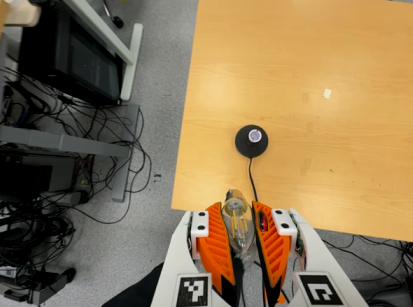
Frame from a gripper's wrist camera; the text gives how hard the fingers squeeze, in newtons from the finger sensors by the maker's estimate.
{"total": 20.0, "left": 24.1, "right": 16.0}